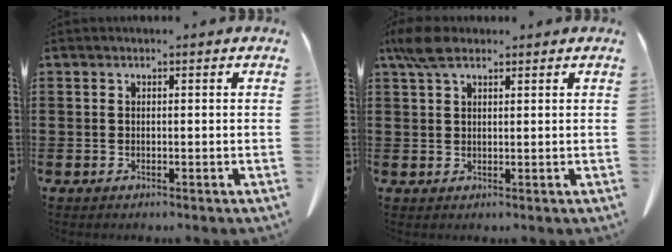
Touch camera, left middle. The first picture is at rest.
{"total": 4.3, "force": [2.6, 1.8, 2.8], "torque": [-0.071, 0.003, 0.048]}